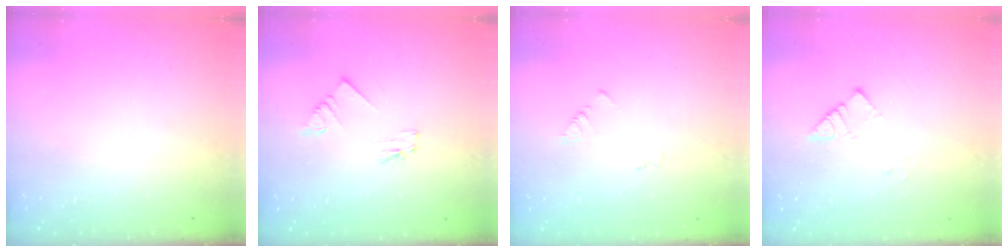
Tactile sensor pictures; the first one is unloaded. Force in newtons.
{"total": 1.8, "press": 1.7, "slide": 0.2}
{"total": 2.9, "press": 2.9, "slide": 0.4}
{"total": 2.6, "press": 2.6, "slide": 0.1}